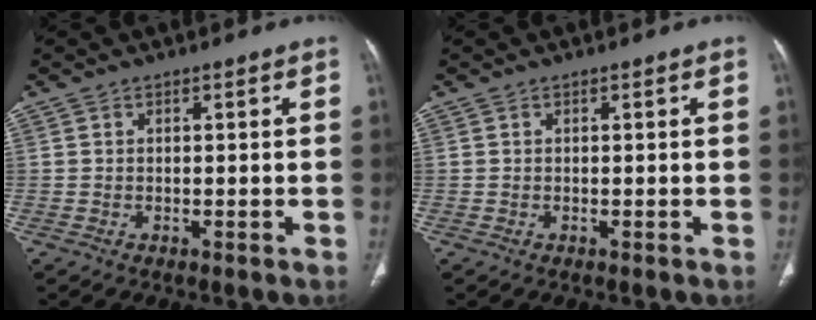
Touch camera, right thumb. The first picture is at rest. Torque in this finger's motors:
{"motor_torque": [-0.27, 0.02, 0.50, -0.39, -0.01]}